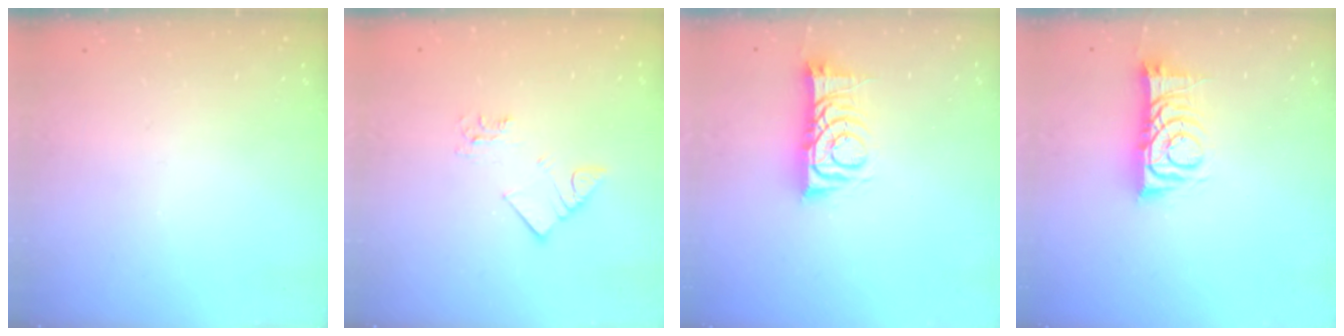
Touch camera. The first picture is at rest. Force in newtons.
{"total": 3.4, "press": 3.4, "slide": 0.2}
{"total": 9.2, "press": 9.2, "slide": 0.1}
{"total": 9.2, "press": 9.2, "slide": 0.1}